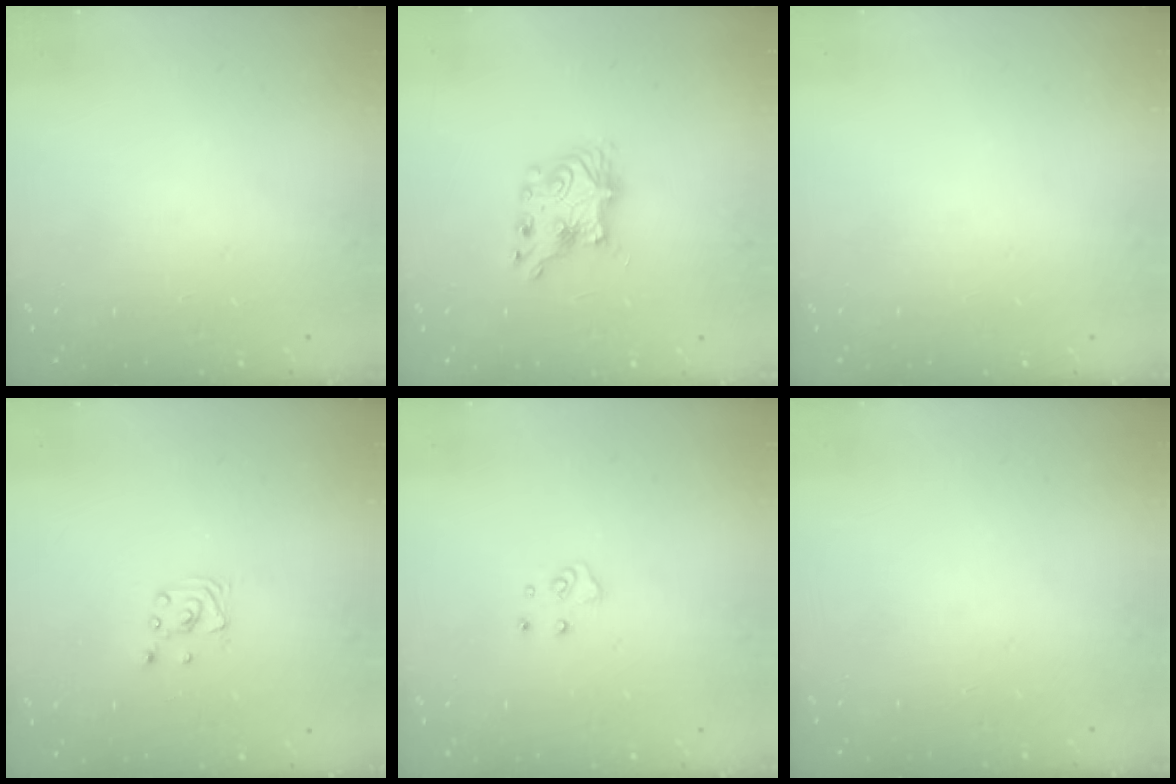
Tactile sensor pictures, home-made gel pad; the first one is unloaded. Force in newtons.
{"total": 7.5, "press": 7.5, "slide": 0.4}
{"total": 0.0}
{"total": 2.3, "press": 2.3, "slide": 0.2}
{"total": 5.1, "press": 5.1, "slide": 0.4}
{"total": 0.0}